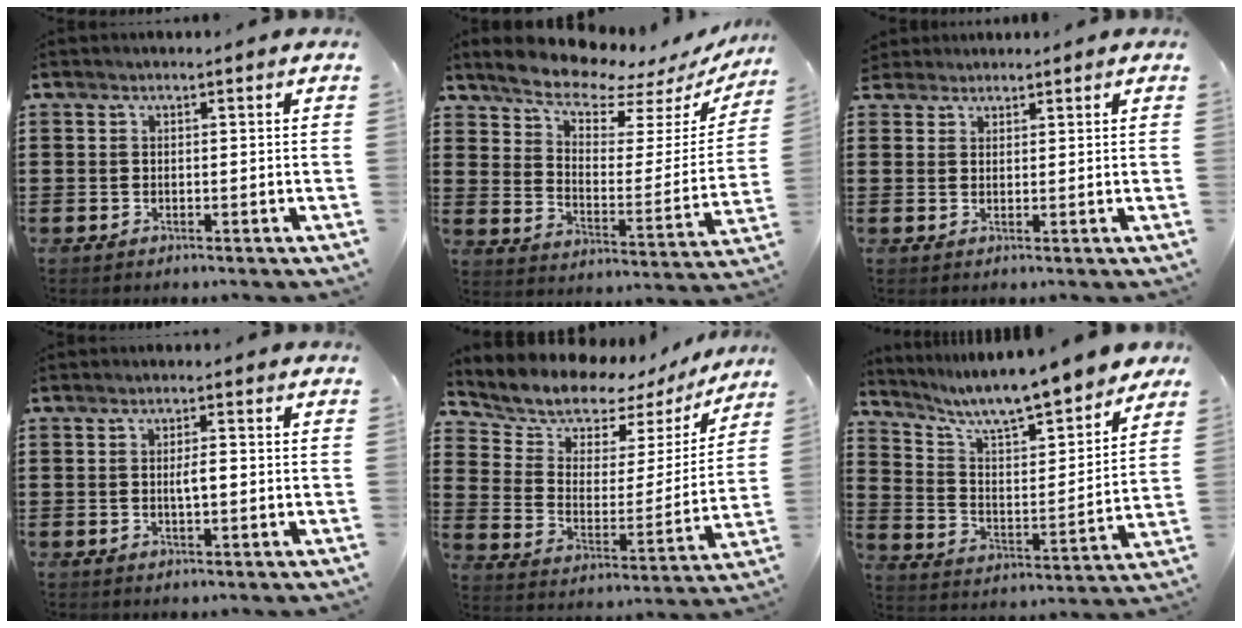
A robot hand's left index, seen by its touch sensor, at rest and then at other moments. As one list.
[{"total": 9.2, "force": [8.4, 1.9, 3.0], "torque": [-0.086, -0.062, 0.149]}, {"total": 1.8, "force": [1.7, 0.7, -0.2], "torque": [-0.002, 0.004, 0.034]}, {"total": 2.3, "force": [-0.2, 0.7, 2.2], "torque": [-0.042, 0.000, -0.004]}, {"total": 7.0, "force": [6.4, 2.8, 0.8], "torque": [-0.055, -0.050, 0.108]}, {"total": 8.5, "force": [7.9, 0.2, 3.2], "torque": [-0.095, -0.058, 0.133]}]